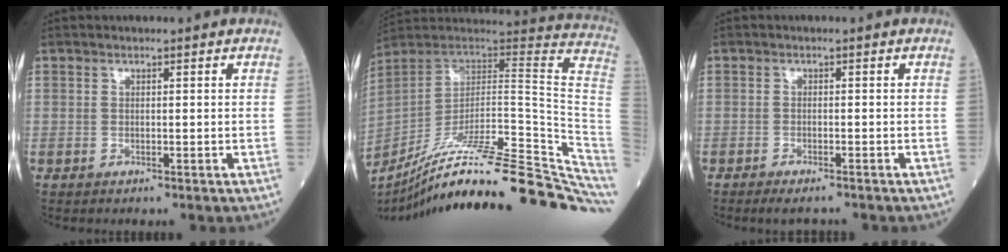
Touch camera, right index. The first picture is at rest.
{"total": 35.4, "force": [-28.2, 2.6, 21.2], "torque": [-0.200, -0.018, -0.401]}
{"total": 3.1, "force": [-2.6, 0.8, 1.4], "torque": [-0.020, -0.006, -0.038]}